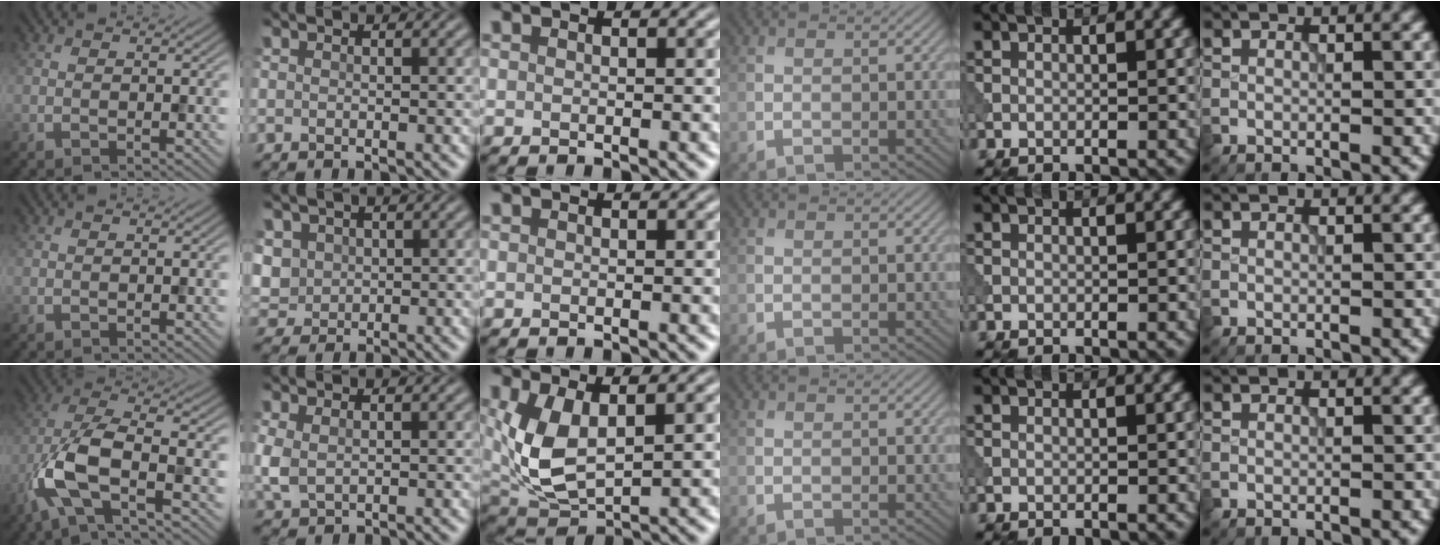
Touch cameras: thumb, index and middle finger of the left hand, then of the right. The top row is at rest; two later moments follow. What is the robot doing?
{"motion": "wipe", "object": "makeup brush"}